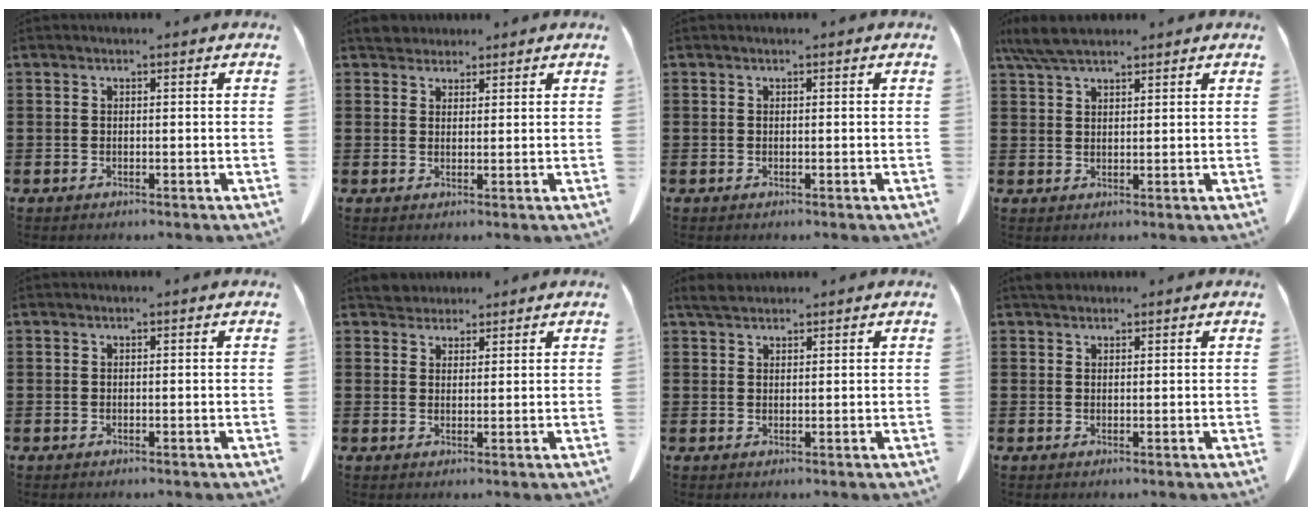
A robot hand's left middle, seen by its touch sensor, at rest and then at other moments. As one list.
[{"total": 3.0, "force": [2.8, 1.2, 0.4], "torque": [-0.009, -0.002, 0.052]}, {"total": 0.0}, {"total": 5.3, "force": [4.2, 1.2, 3.0], "torque": [-0.068, -0.004, 0.080]}, {"total": 0.0}, {"total": 2.9, "force": [2.7, 1.0, 0.1], "torque": [-0.003, -0.001, 0.051]}, {"total": 2.5, "force": [2.0, 0.8, 1.2], "torque": [-0.029, 0.005, 0.039]}, {"total": 1.3, "force": [1.1, 0.6, 0.3], "torque": [-0.010, 0.004, 0.022]}]